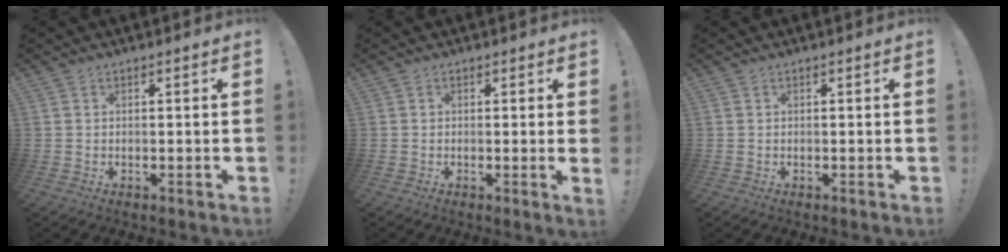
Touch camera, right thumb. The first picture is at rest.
{"total": 1.4, "force": [0.2, -0.4, 1.3], "torque": [-0.014, -0.005, -0.001]}
{"total": 0.0}